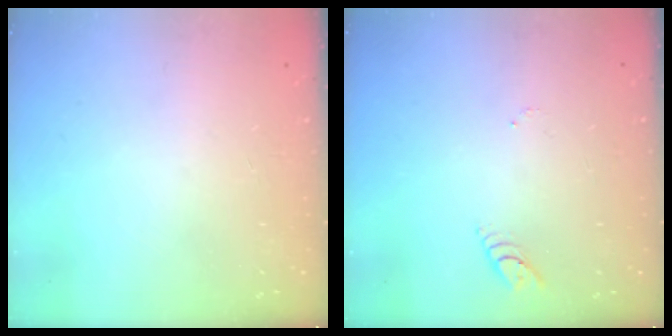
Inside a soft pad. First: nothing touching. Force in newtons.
{"total": 2.6, "press": 2.6, "slide": 0.3}